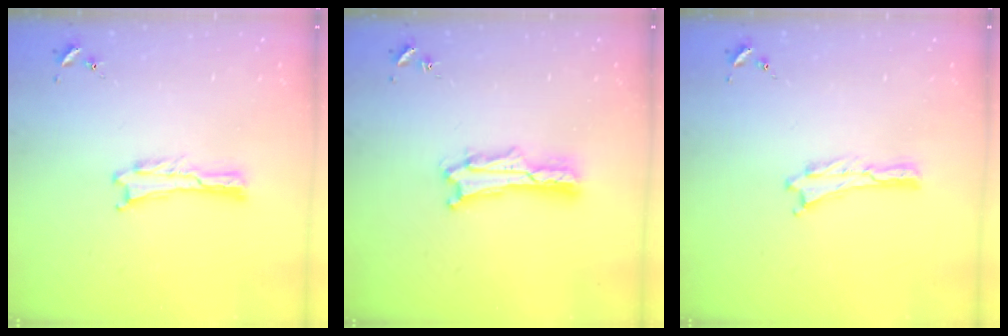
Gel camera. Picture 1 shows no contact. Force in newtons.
{"total": 2.0, "press": 2.0, "slide": 0.3}
{"total": 0.0}